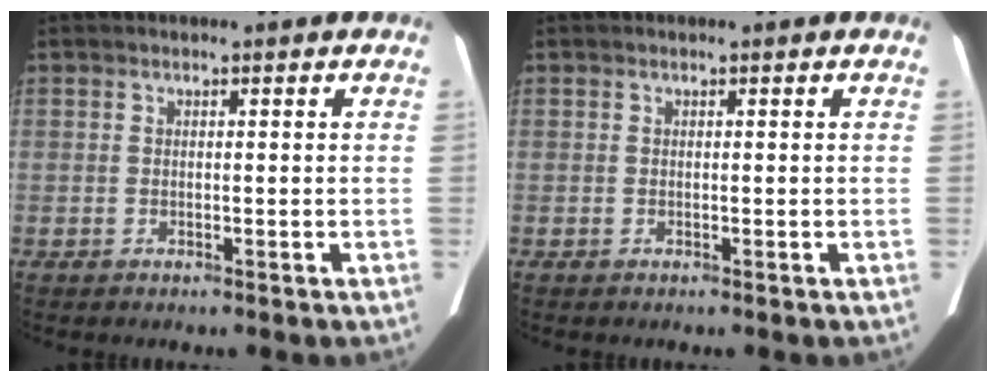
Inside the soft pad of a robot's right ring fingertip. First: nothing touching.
{"total": 0.0}